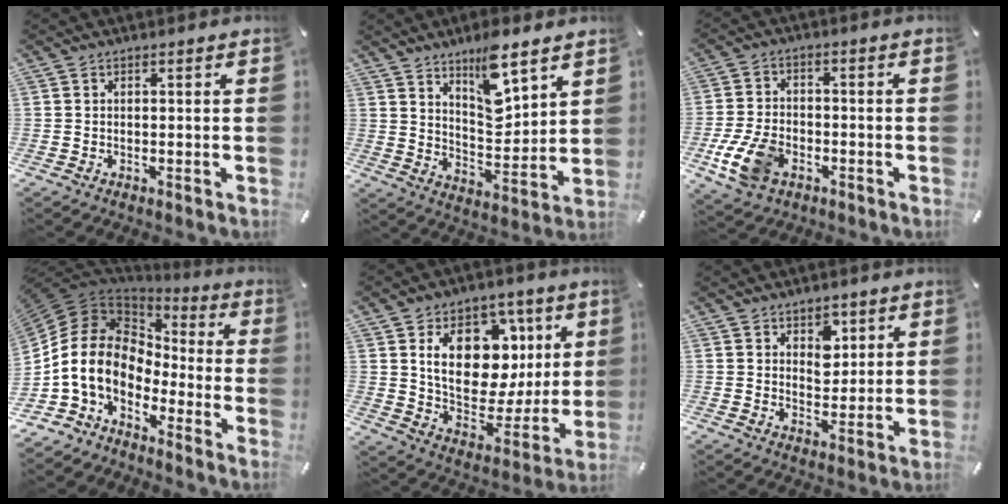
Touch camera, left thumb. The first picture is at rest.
{"total": 11.3, "force": [8.6, 4.1, 6.1], "torque": [-0.083, -0.065, 0.149]}
{"total": 10.4, "force": [-4.2, 6.9, 6.6], "torque": [-0.150, 0.008, -0.074]}
{"total": 12.7, "force": [-3.3, 9.3, 8.0], "torque": [-0.204, 0.003, -0.070]}
{"total": 19.1, "force": [7.0, 13.3, 11.8], "torque": [-0.179, -0.036, 0.127]}
{"total": 5.3, "force": [2.9, 4.1, 1.8], "torque": [0.000, -0.019, 0.043]}